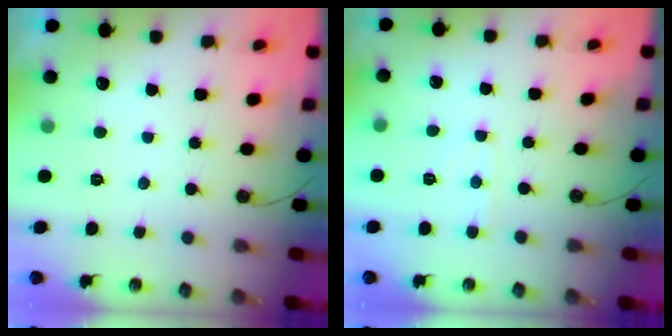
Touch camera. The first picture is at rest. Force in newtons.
{"total": 2.5, "press": 2.5, "slide": 0.4}